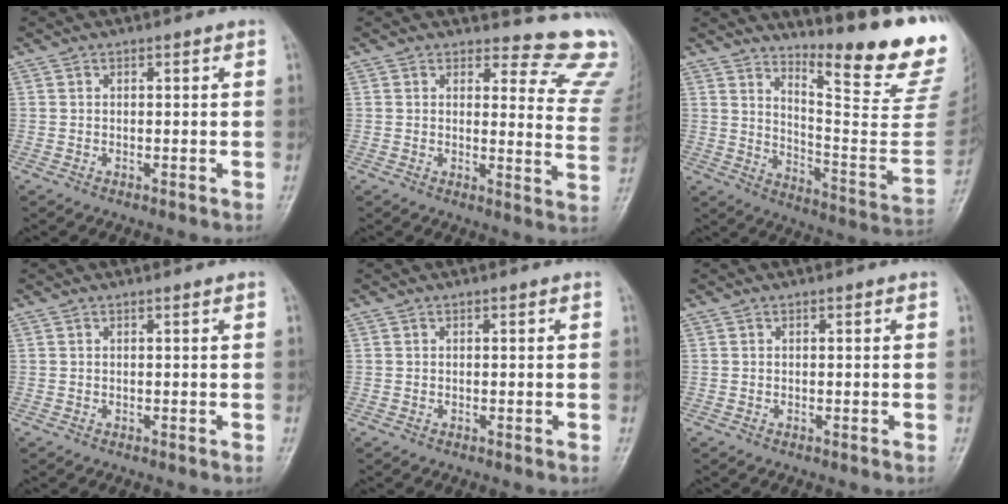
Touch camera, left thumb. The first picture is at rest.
{"total": 12.7, "force": [11.7, 4.1, 2.6], "torque": [0.016, -0.122, 0.098]}
{"total": 21.1, "force": [16.3, 1.9, 13.2], "torque": [-0.169, -0.158, 0.233]}
{"total": 0.0}
{"total": 0.0}
{"total": 0.0}